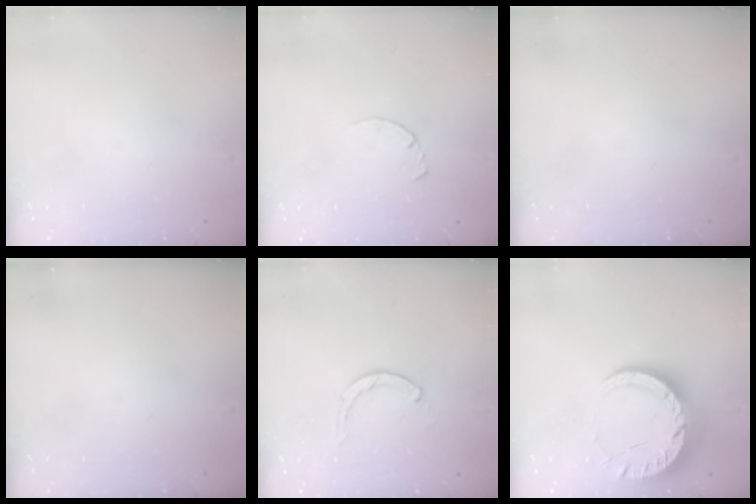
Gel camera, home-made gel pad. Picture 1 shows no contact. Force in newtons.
{"total": 2.8, "press": 2.8, "slide": 0.4}
{"total": 0.0}
{"total": 0.0}
{"total": 2.8, "press": 2.8, "slide": 0.5}
{"total": 12.7, "press": 12.7, "slide": 0.8}